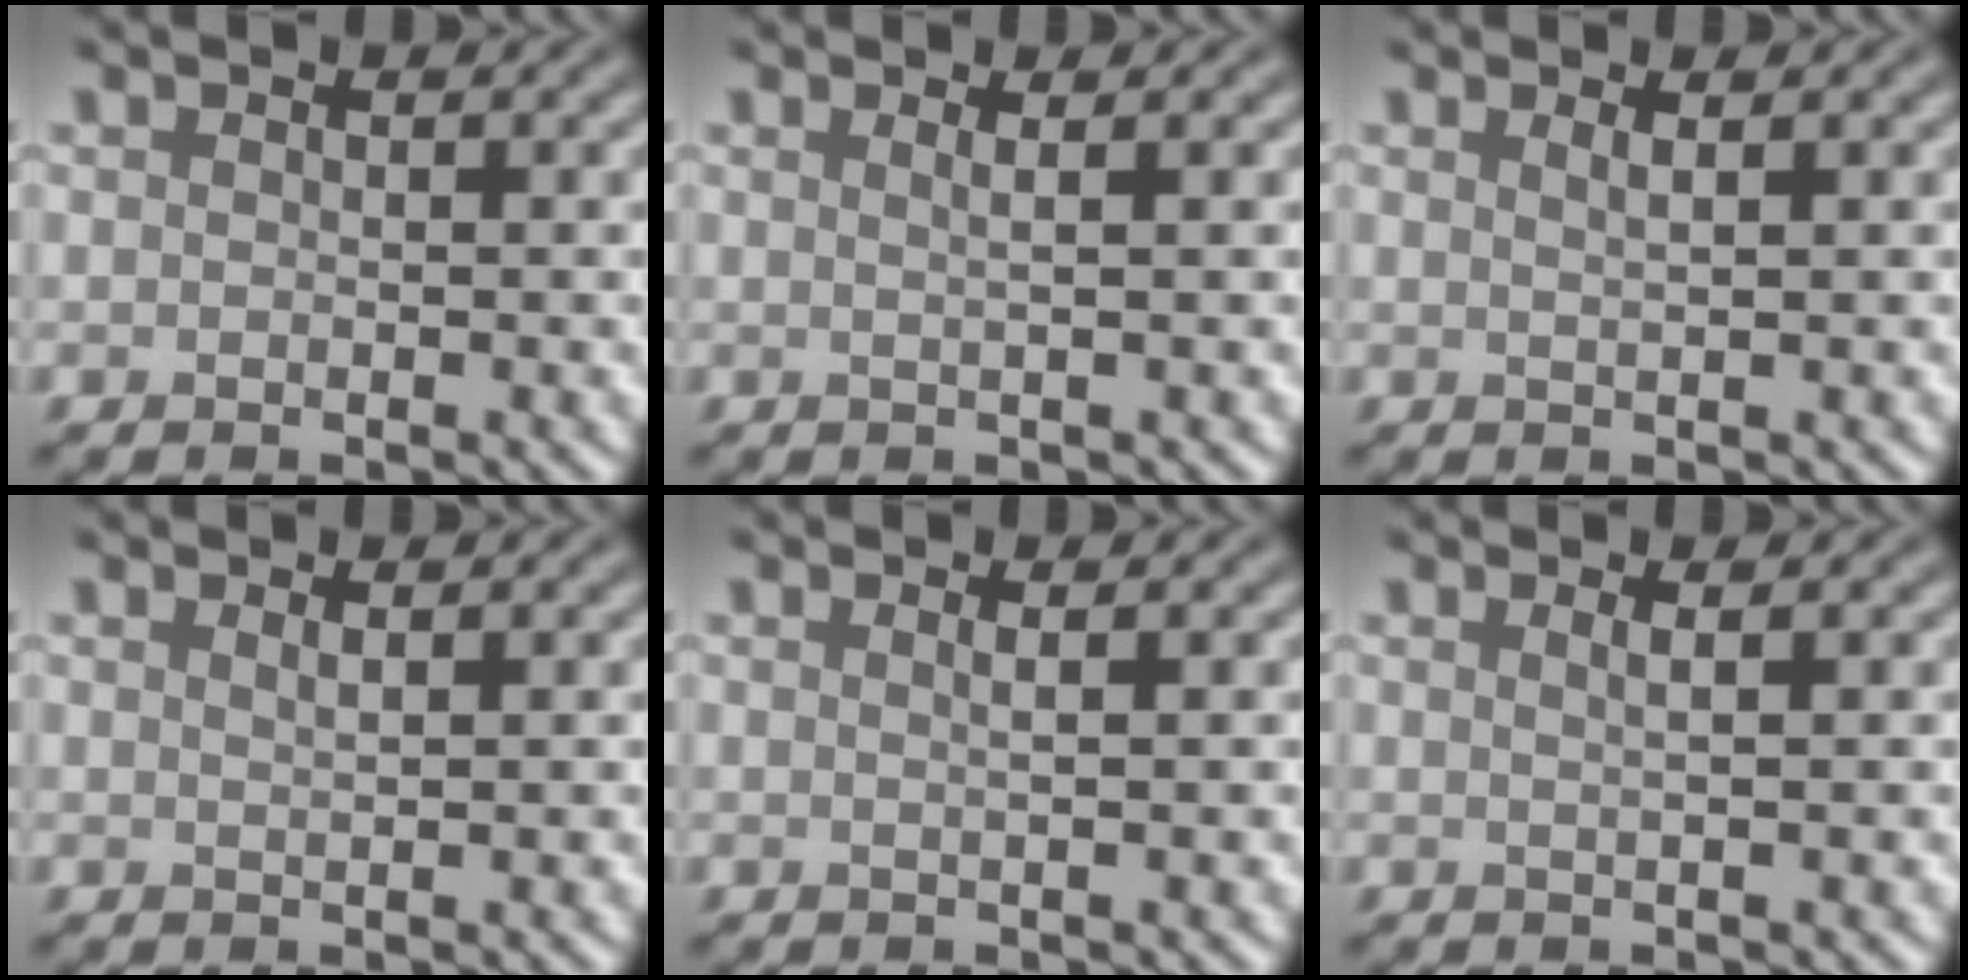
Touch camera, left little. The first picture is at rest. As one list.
[{"total": 1.7, "force": [0.7, 0.7, 1.3], "torque": [-0.011, 0.000, -0.009]}, {"total": 1.4, "force": [0.7, 0.5, 1.1], "torque": [-0.008, 0.004, 0.002]}, {"total": 1.0, "force": [0.6, 0.4, 0.7], "torque": [-0.001, -0.001, 0.006]}, {"total": 1.3, "force": [0.4, 0.5, 1.1], "torque": [-0.009, 0.000, -0.005]}, {"total": 1.7, "force": [0.7, 0.7, 1.3], "torque": [-0.010, 0.000, -0.007]}]